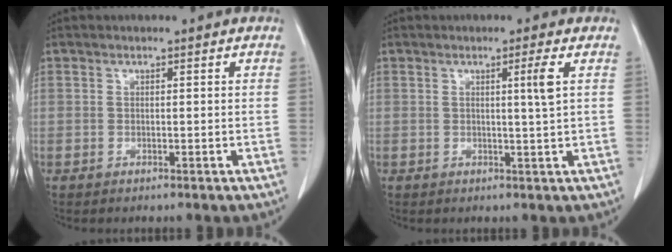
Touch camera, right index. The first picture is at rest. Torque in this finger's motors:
{"motor_torque": [0.03, 0.10, 0.01, 0.04]}